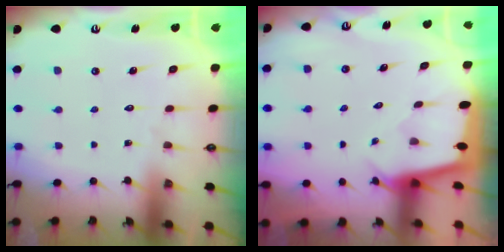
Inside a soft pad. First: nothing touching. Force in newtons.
{"total": 2.0, "press": 2.0, "slide": 0.2}